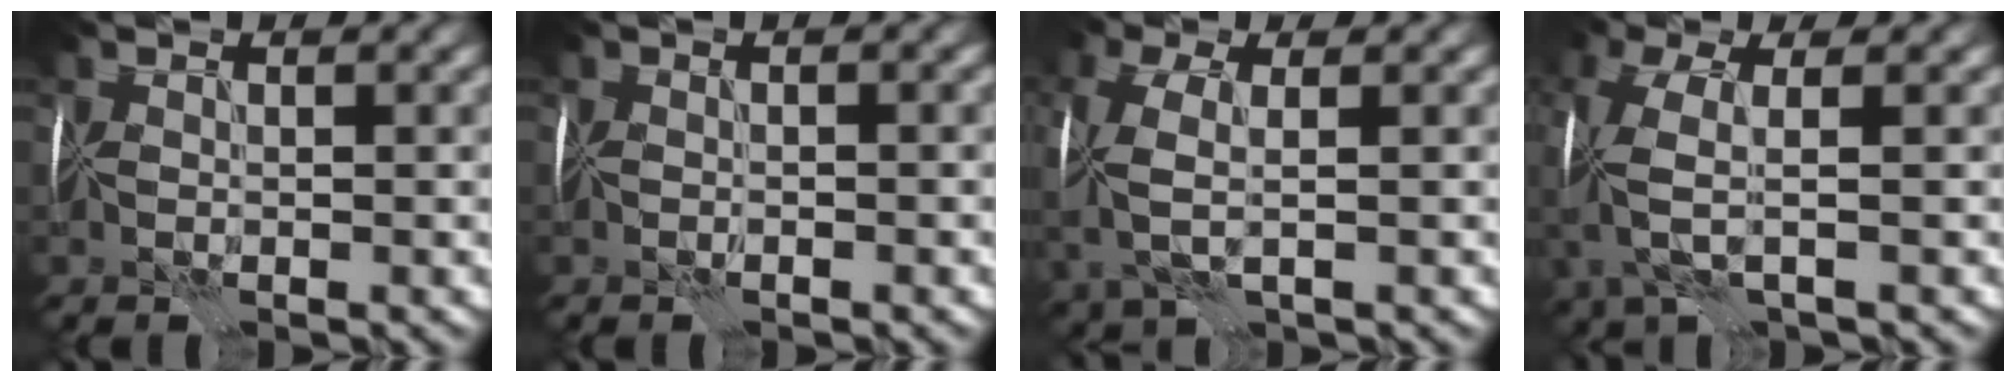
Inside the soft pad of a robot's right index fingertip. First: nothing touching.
{"total": 1.0, "force": [-0.1, 0.3, 1.0], "torque": [-0.008, 0.000, -0.006]}
{"total": 5.3, "force": [-0.3, 2.7, 4.6], "torque": [-0.121, -0.003, -0.010]}
{"total": 4.9, "force": [-1.0, 1.9, 4.4], "torque": [-0.120, -0.007, -0.028]}